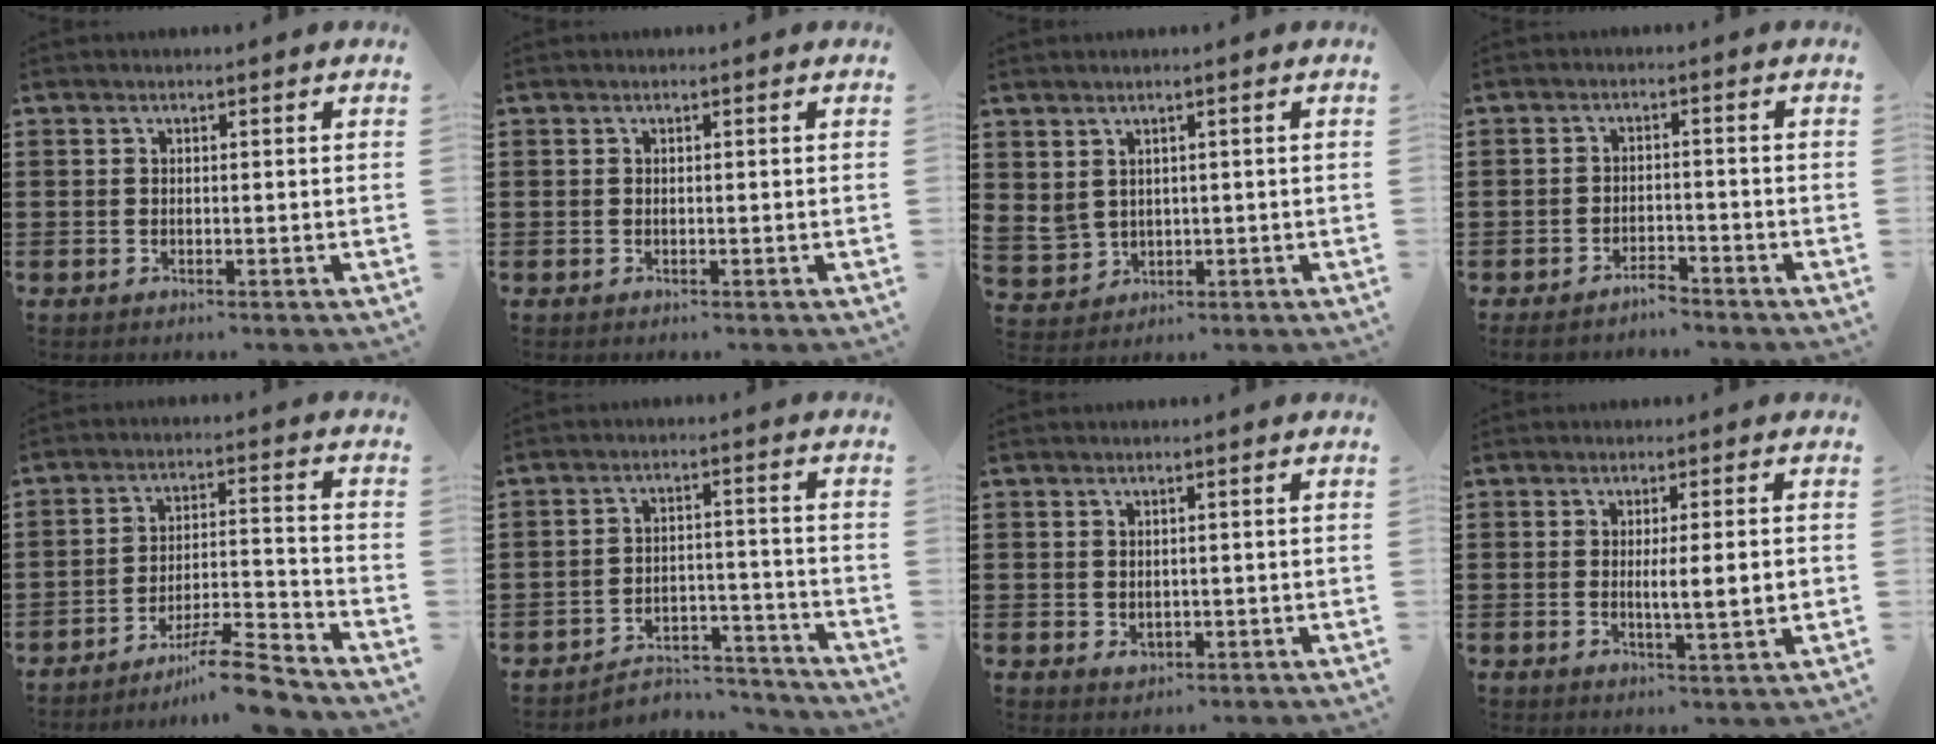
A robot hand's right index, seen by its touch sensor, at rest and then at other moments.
{"total": 0.0}
{"total": 2.5, "force": [1.4, 1.9, 0.5], "torque": [-0.022, 0.007, 0.028]}
{"total": 2.9, "force": [-2.8, 0.5, 0.6], "torque": [-0.014, 0.004, -0.057]}
{"total": 8.9, "force": [-7.6, 0.6, 4.6], "torque": [-0.072, 0.014, -0.141]}
{"total": 4.9, "force": [-4.6, 1.2, 1.1], "torque": [-0.021, 0.009, -0.093]}
{"total": 1.4, "force": [-0.1, 1.0, 1.0], "torque": [-0.020, 0.003, -0.003]}
{"total": 4.3, "force": [-0.1, 0.0, 4.3], "torque": [-0.077, -0.005, -0.004]}